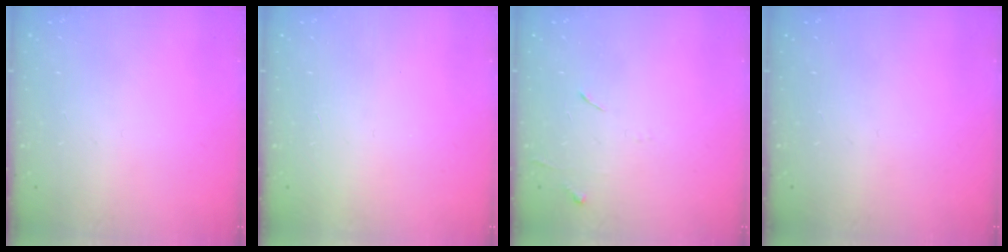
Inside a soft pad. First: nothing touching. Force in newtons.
{"total": 1.6, "press": 1.6, "slide": 0.1}
{"total": 5.4, "press": 5.4, "slide": 0.7}
{"total": 0.0}